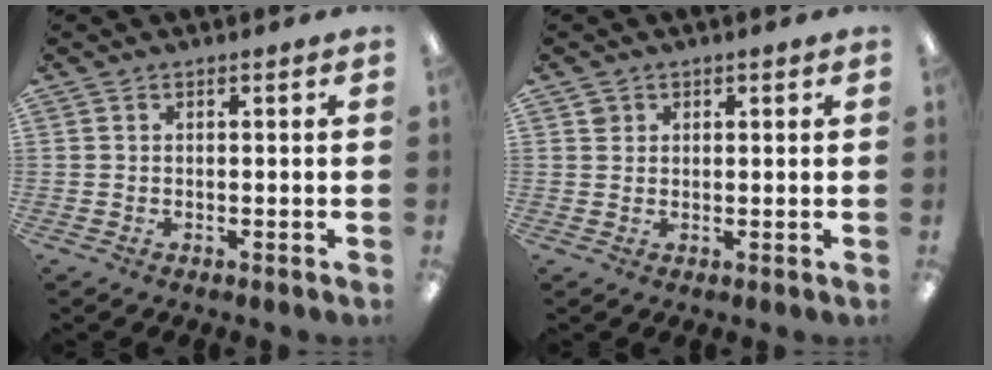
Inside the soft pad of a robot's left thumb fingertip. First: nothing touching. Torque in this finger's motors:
{"motor_torque": [0.11, 0.06, 0.12, -0.02, 0.00]}